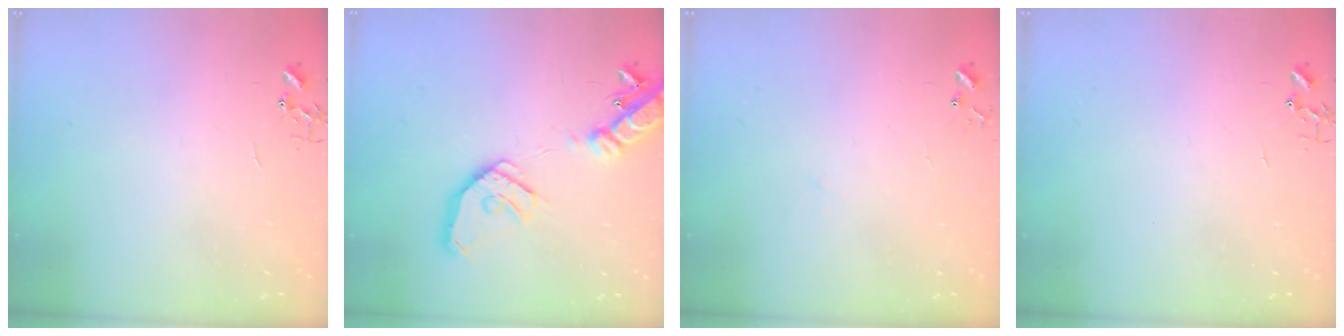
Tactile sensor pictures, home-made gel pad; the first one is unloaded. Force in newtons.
{"total": 18.8, "press": 18.6, "slide": 3.0}
{"total": 4.6, "press": 4.5, "slide": 0.6}
{"total": 0.0}